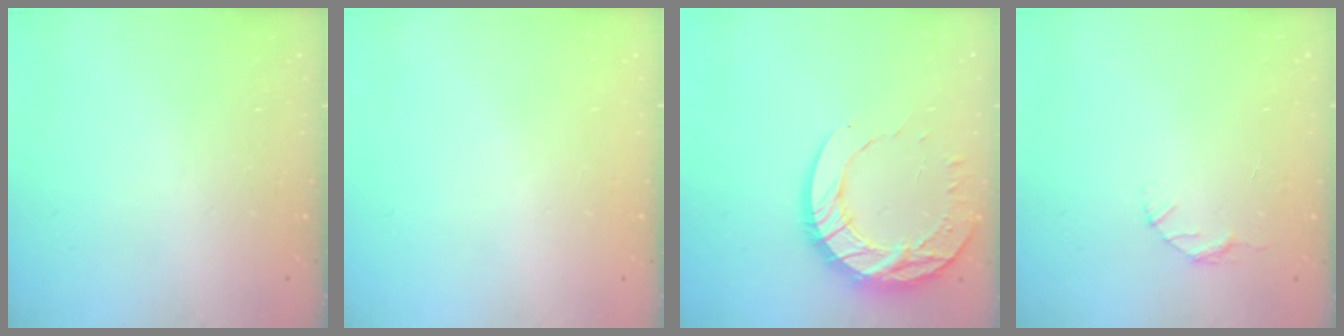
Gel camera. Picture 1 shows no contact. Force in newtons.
{"total": 0.0}
{"total": 17.2, "press": 17.1, "slide": 1.5}
{"total": 3.2, "press": 3.2, "slide": 0.4}